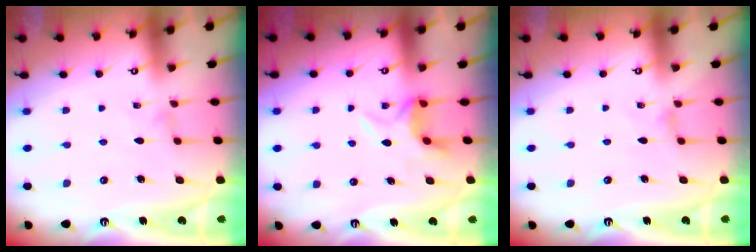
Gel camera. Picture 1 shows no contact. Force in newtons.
{"total": 6.0, "press": 5.9, "slide": 1.3}
{"total": 0.0}